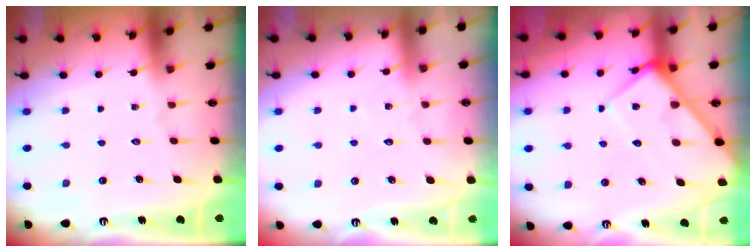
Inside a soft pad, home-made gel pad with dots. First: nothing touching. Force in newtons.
{"total": 4.5, "press": 4.5, "slide": 0.3}
{"total": 7.8, "press": 7.7, "slide": 0.6}